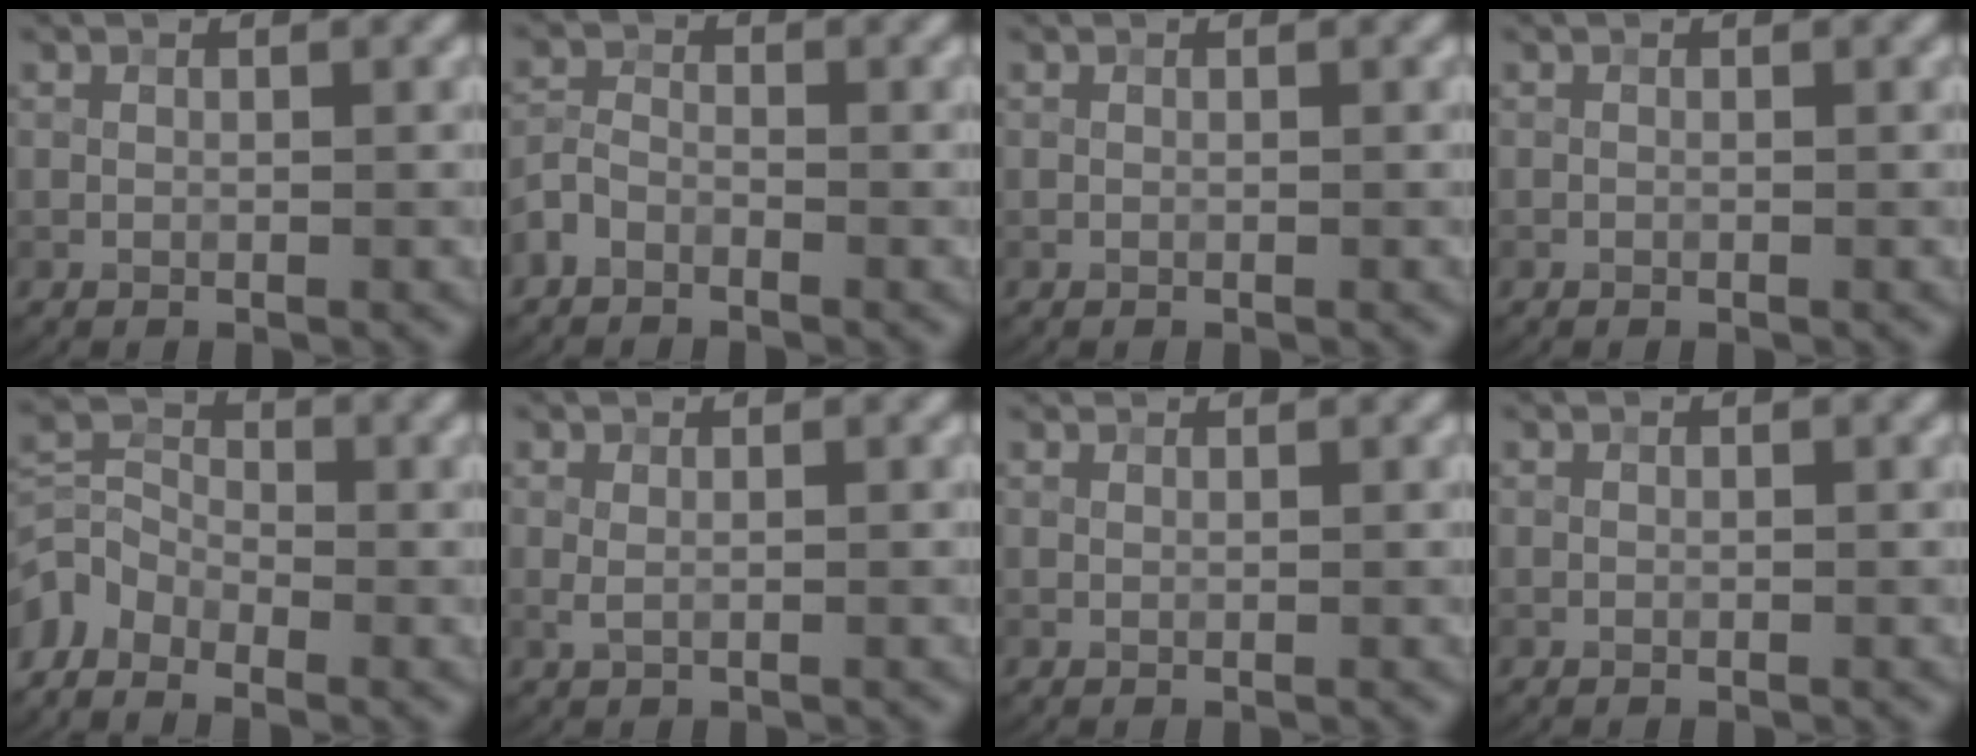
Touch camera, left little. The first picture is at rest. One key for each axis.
{"total": 1.9, "fx": -1.4, "fy": 1.0, "fz": 0.8, "tx": -0.015, "ty": 0.006, "tz": -0.036}
{"total": 0.0}
{"total": 0.0}
{"total": 3.6, "fx": -2.5, "fy": 2.1, "fz": 1.4, "tx": -0.032, "ty": 0.001, "tz": -0.064}
{"total": 0.8, "fx": 0.3, "fy": 0.2, "fz": 0.7, "tx": -0.013, "ty": 0.001, "tz": 0.004}
{"total": 1.5, "fx": 1.4, "fy": 0.3, "fz": 0.4, "tx": -0.013, "ty": -0.006, "tz": 0.015}
{"total": 0.0}